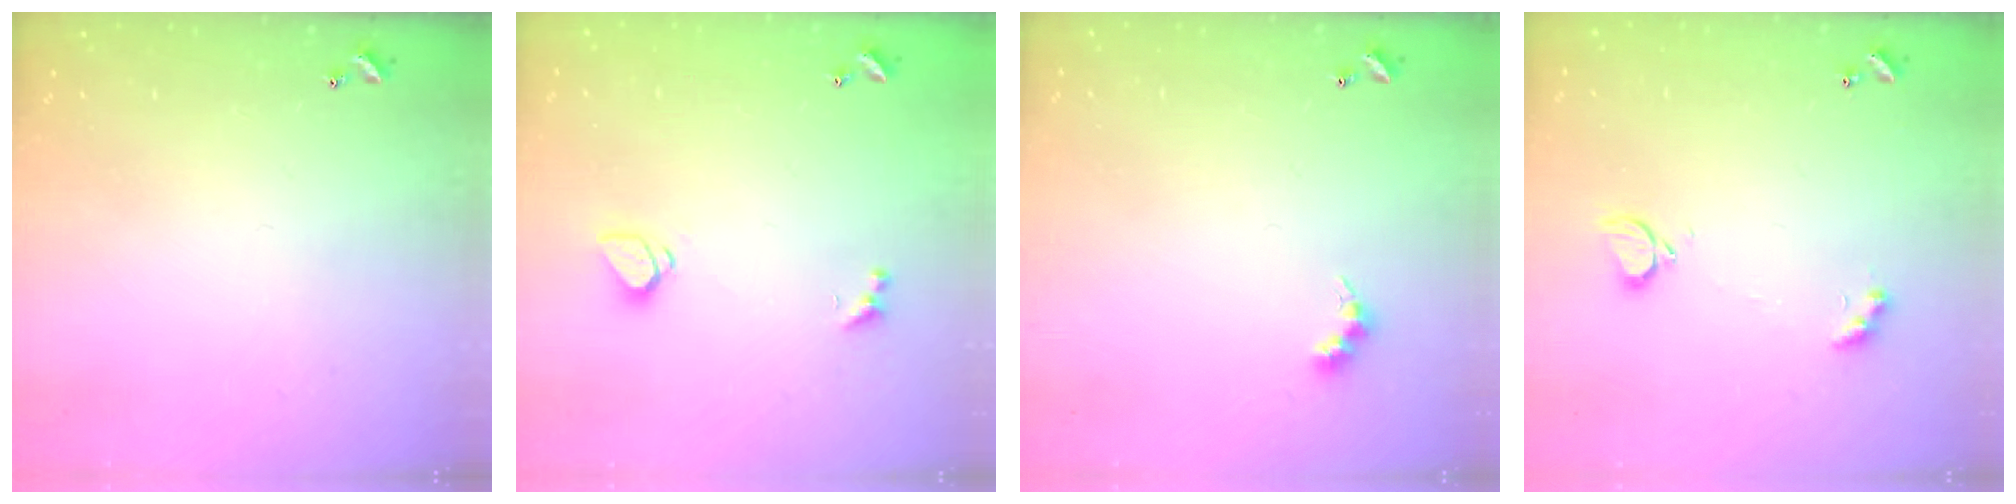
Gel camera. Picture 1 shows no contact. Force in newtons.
{"total": 1.3, "press": 1.2, "slide": 0.4}
{"total": 3.9, "press": 3.8, "slide": 0.6}
{"total": 2.9, "press": 2.9, "slide": 0.6}